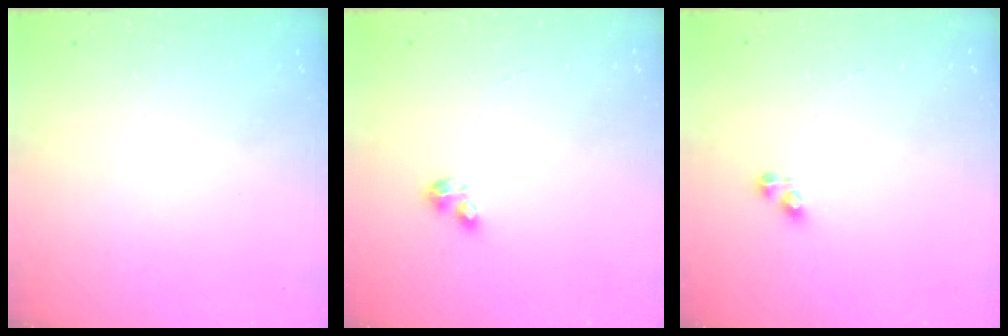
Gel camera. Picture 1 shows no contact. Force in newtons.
{"total": 3.6, "press": 3.6, "slide": 0.5}
{"total": 3.4, "press": 3.4, "slide": 0.4}